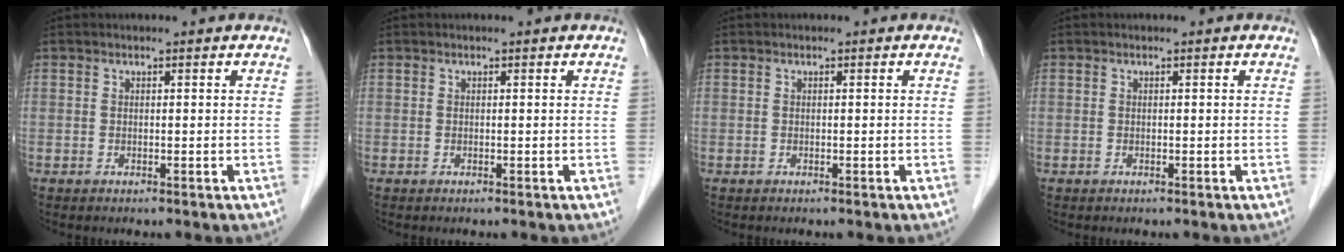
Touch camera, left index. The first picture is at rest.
{"total": 0.0}
{"total": 0.0}
{"total": 0.0}